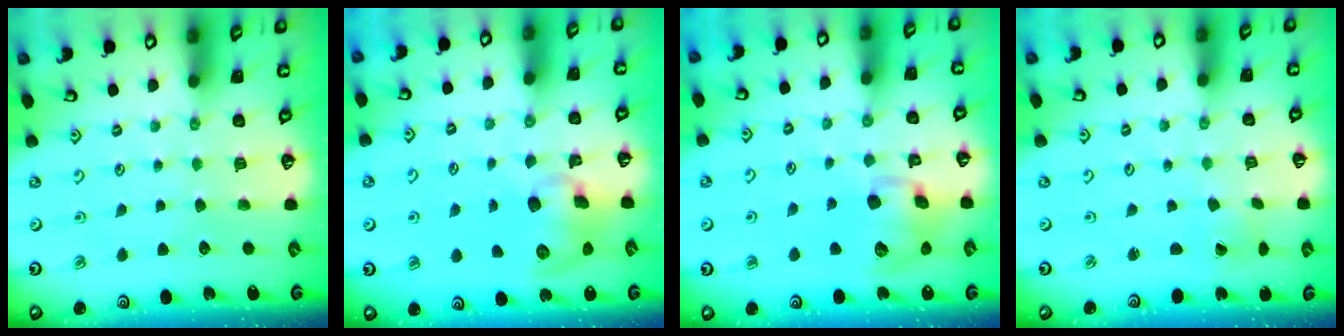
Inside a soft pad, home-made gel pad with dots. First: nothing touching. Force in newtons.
{"total": 10.4, "press": 10.2, "slide": 1.8}
{"total": 12.3, "press": 12.2, "slide": 1.7}
{"total": 1.2, "press": 1.2, "slide": 0.4}